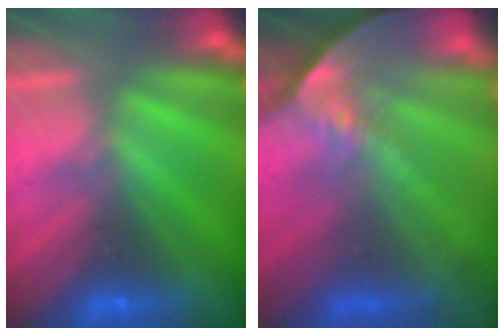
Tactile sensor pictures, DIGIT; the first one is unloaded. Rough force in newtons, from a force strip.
{"total": 7.3}